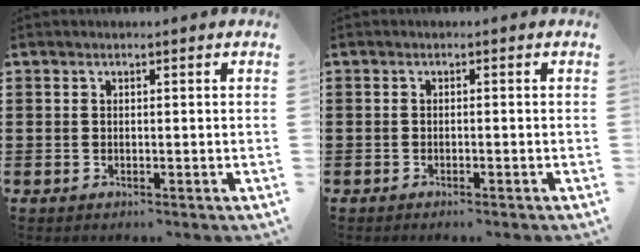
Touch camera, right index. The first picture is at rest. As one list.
[{"total": 0.7, "force": [-0.6, 0.0, 0.4], "torque": [-0.008, -0.002, -0.012]}]